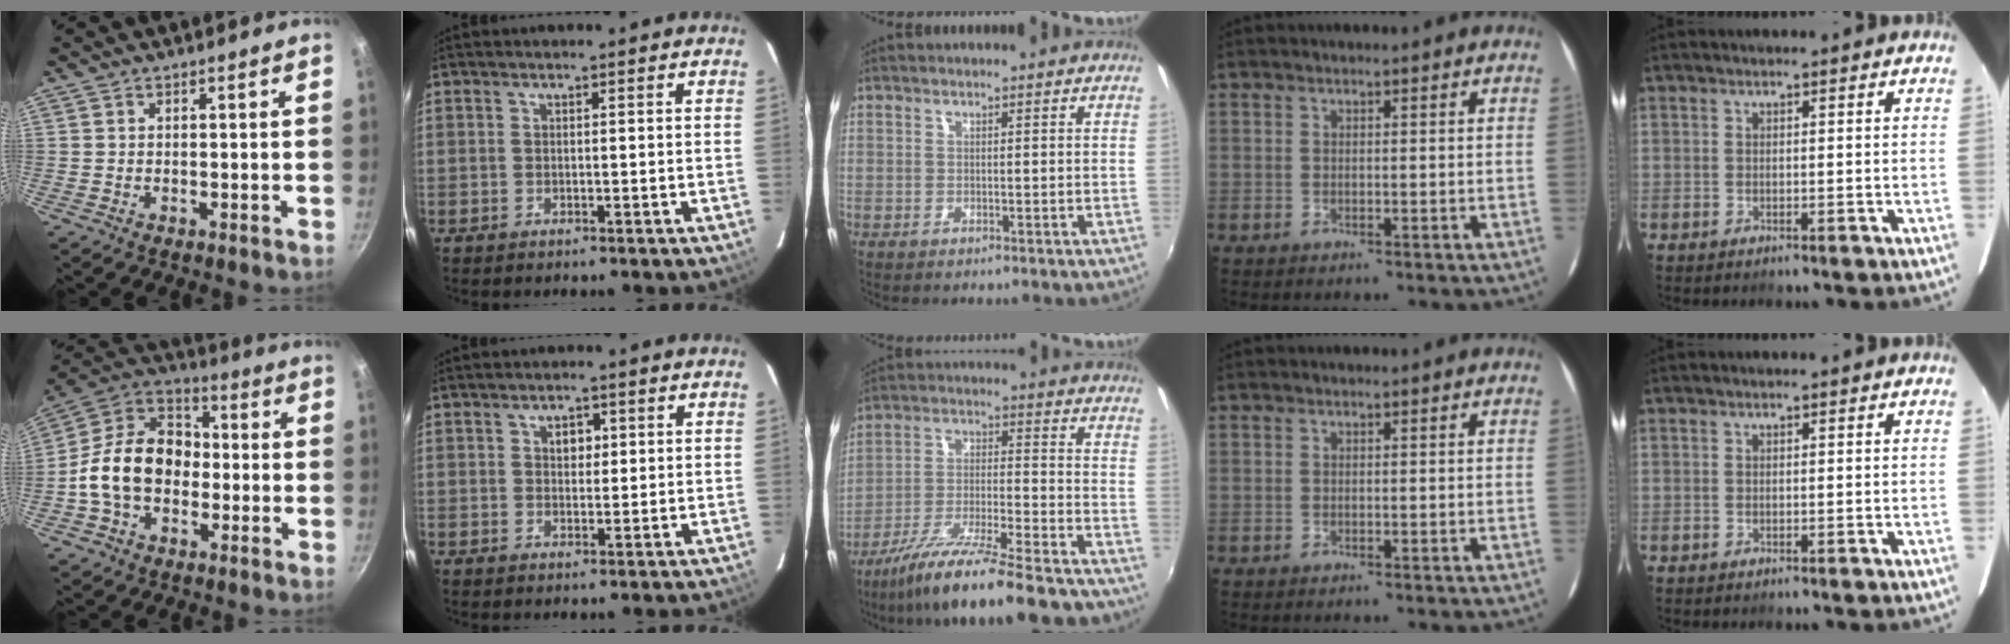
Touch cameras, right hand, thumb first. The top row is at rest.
{"thumb": {"total": 16.2, "force": [-2.4, 11.9, 10.8], "torque": [-0.146, 0.044, -0.062]}, "index": {"total": 2.6, "force": [0.8, 2.0, 1.4], "torque": [-0.018, 0.008, 0.013]}, "middle": {"total": 21.5, "force": [-18.0, 2.6, 11.4], "torque": [-0.200, -0.047, -0.276]}}